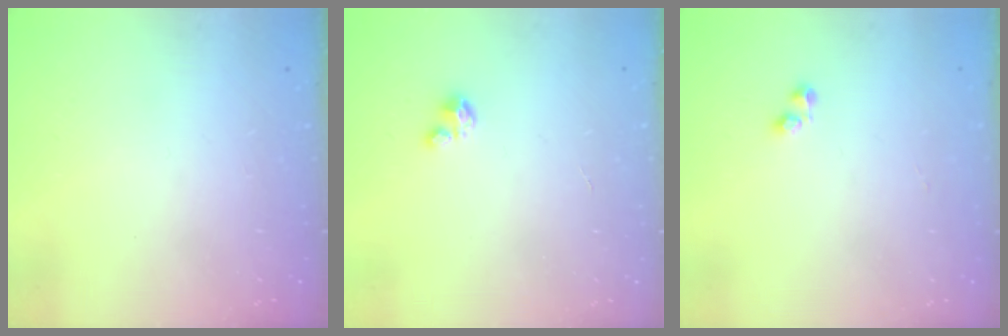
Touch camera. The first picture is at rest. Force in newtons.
{"total": 2.7, "press": 2.7, "slide": 0.2}
{"total": 1.6, "press": 1.5, "slide": 0.4}